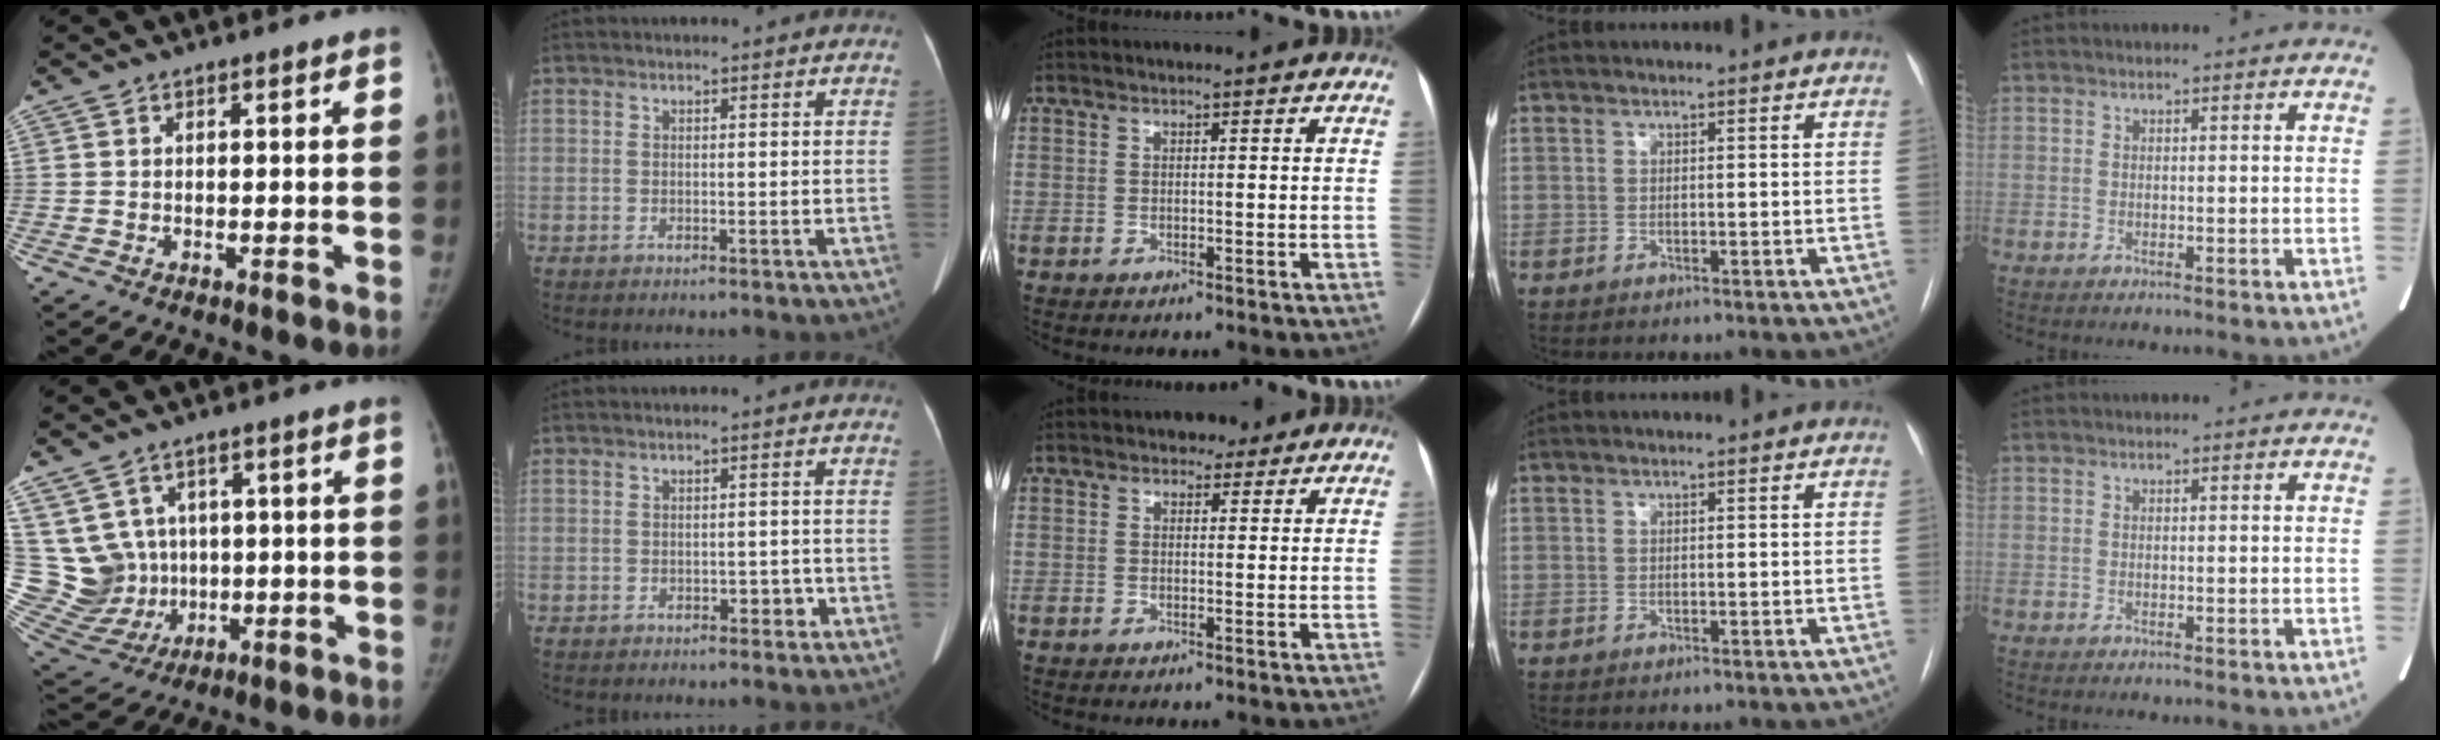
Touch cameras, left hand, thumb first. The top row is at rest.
{"thumb": {"total": 12.9, "force": [2.6, 11.8, 4.4], "torque": [-0.063, 0.014, 0.085]}, "index": {"total": 1.8, "force": [-1.0, 1.1, 1.0], "torque": [-0.011, -0.001, -0.013]}, "middle": {"total": 2.4, "force": [1.7, 1.5, 0.7], "torque": [-0.005, 0.005, 0.021]}}